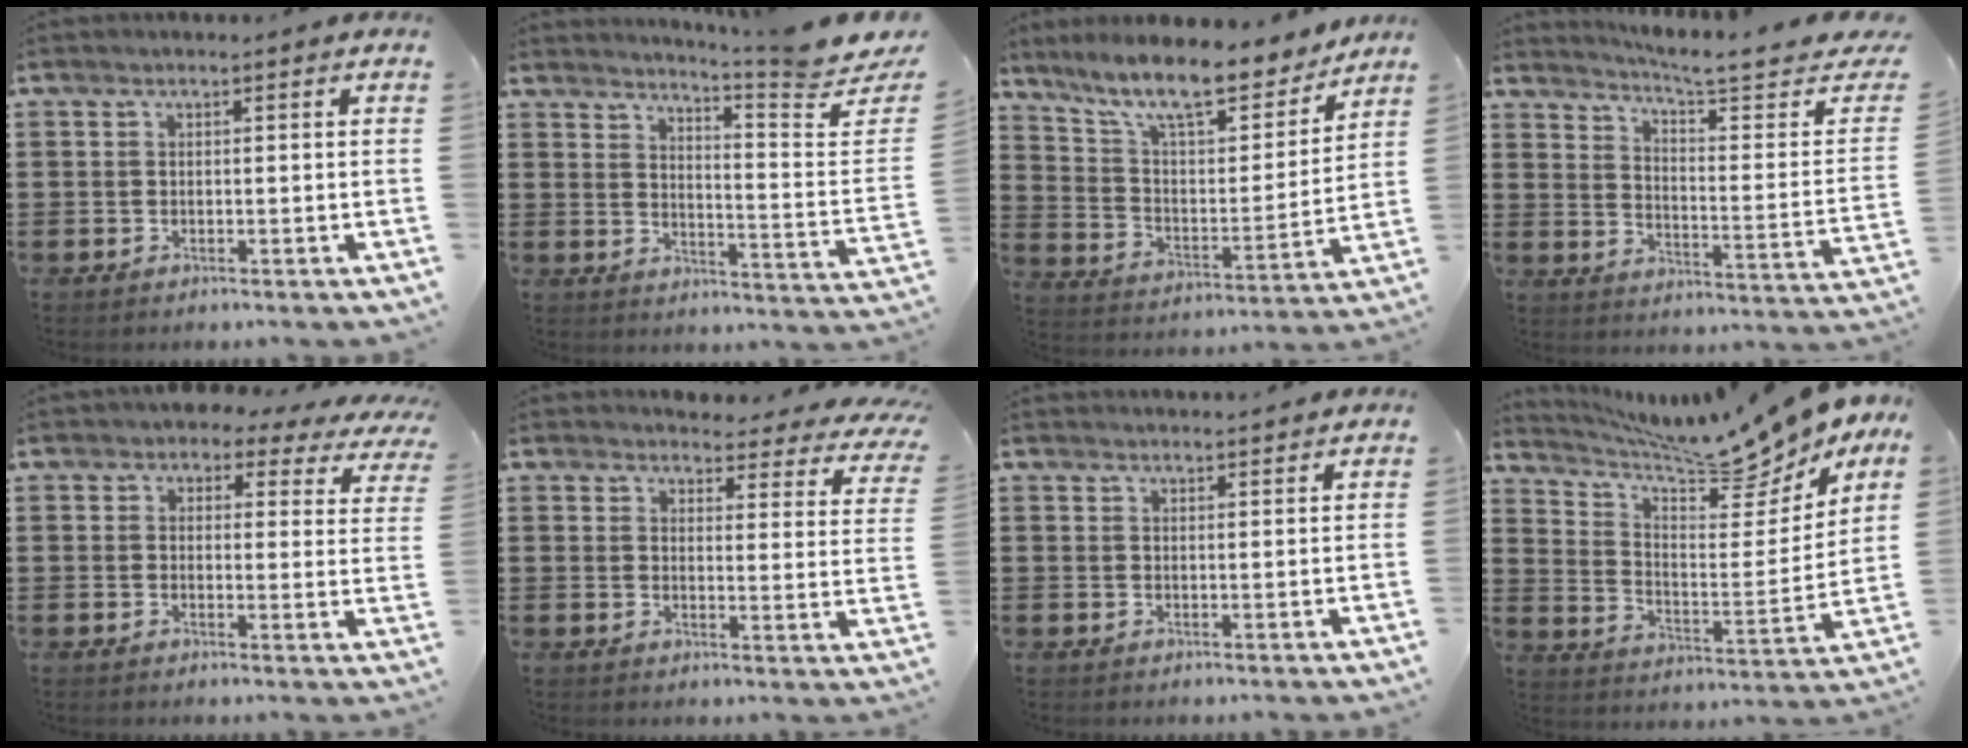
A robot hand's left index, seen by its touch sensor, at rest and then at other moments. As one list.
[{"total": 5.8, "force": [5.1, -0.3, 2.9], "torque": [-0.057, -0.053, 0.077]}, {"total": 11.5, "force": [9.5, 1.8, 6.3], "torque": [-0.141, -0.057, 0.160]}, {"total": 5.5, "force": [4.7, -0.2, 2.9], "torque": [-0.064, -0.041, 0.073]}, {"total": 3.2, "force": [2.7, 1.5, 1.0], "torque": [-0.027, -0.009, 0.044]}, {"total": 3.6, "force": [3.3, 0.6, 1.2], "torque": [-0.033, -0.026, 0.054]}, {"total": 1.8, "force": [1.8, 0.2, -0.1], "torque": [-0.002, -0.001, 0.036]}, {"total": 11.9, "force": [11.0, 0.9, 4.4], "torque": [-0.086, -0.091, 0.181]}]